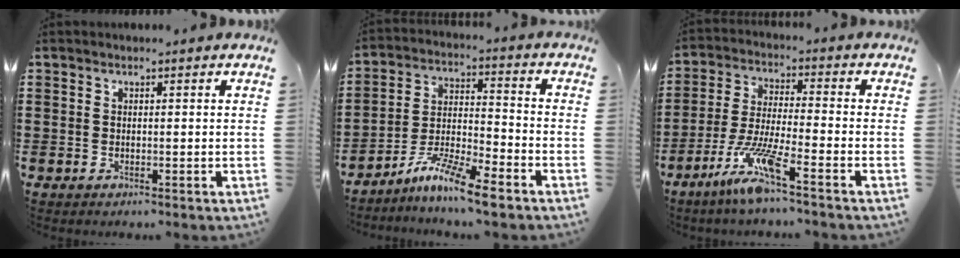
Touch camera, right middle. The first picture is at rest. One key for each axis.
{"total": 8.4, "fx": -7.0, "fy": 0.4, "fz": 4.7, "tx": -0.094, "ty": 0.000, "tz": -0.135}
{"total": 8.4, "fx": -5.8, "fy": 0.6, "fz": 6.1, "tx": -0.132, "ty": -0.014, "tz": -0.111}